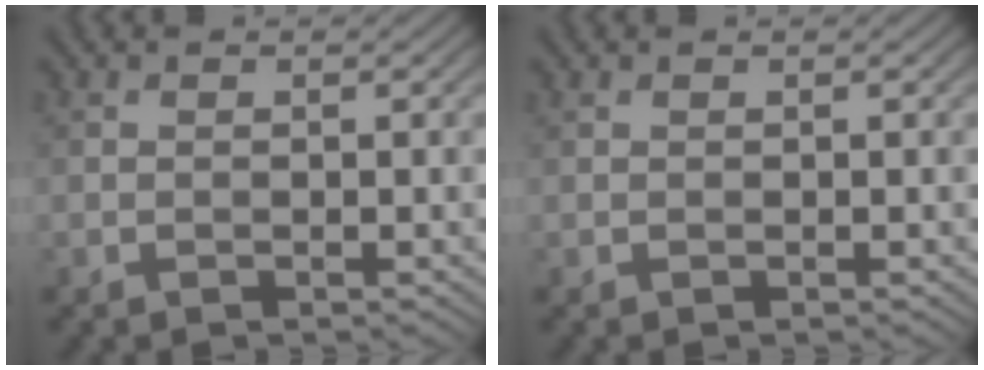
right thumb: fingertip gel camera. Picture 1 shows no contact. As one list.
[{"total": 0.0}]